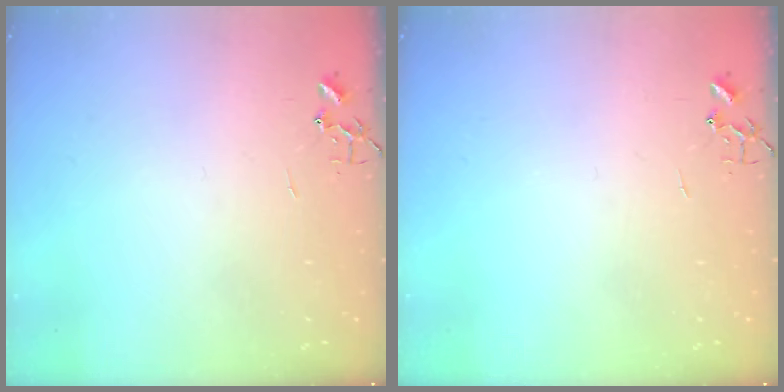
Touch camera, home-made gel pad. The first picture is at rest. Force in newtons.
{"total": 0.0}